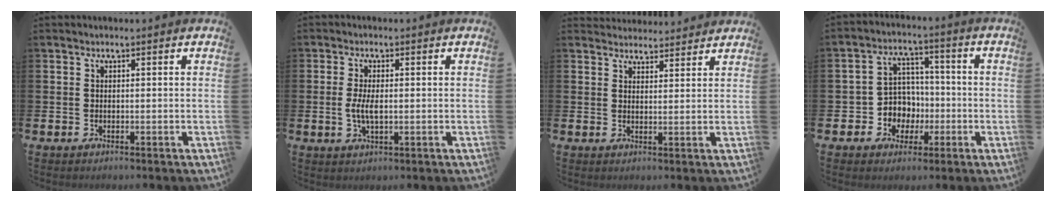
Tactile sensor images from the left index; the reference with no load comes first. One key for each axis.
{"total": 3.4, "fx": -0.1, "fy": 1.4, "fz": 3.1, "tx": -0.058, "ty": -0.003, "tz": -0.006}
{"total": 3.3, "fx": 3.2, "fy": 0.8, "fz": -0.3, "tx": -0.001, "ty": -0.014, "tz": 0.059}
{"total": 6.2, "fx": -0.8, "fy": 6.0, "fz": 1.4, "tx": -0.055, "ty": 0.003, "tz": -0.016}